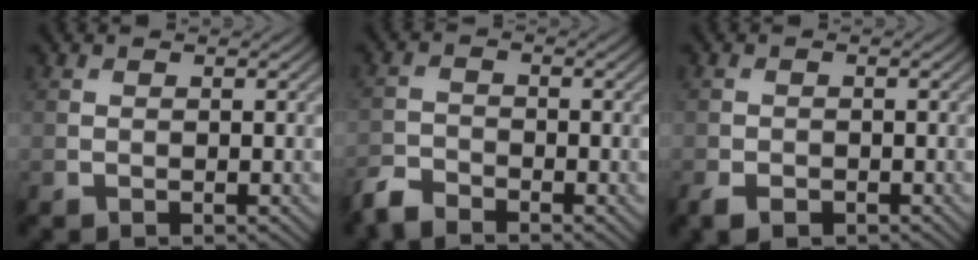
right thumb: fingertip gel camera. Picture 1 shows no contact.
{"total": 3.1, "force": [-2.9, 0.9, 0.9], "torque": [-0.022, -0.007, -0.069]}
{"total": 2.4, "force": [-1.6, 1.4, 1.2], "torque": [-0.027, -0.009, -0.032]}